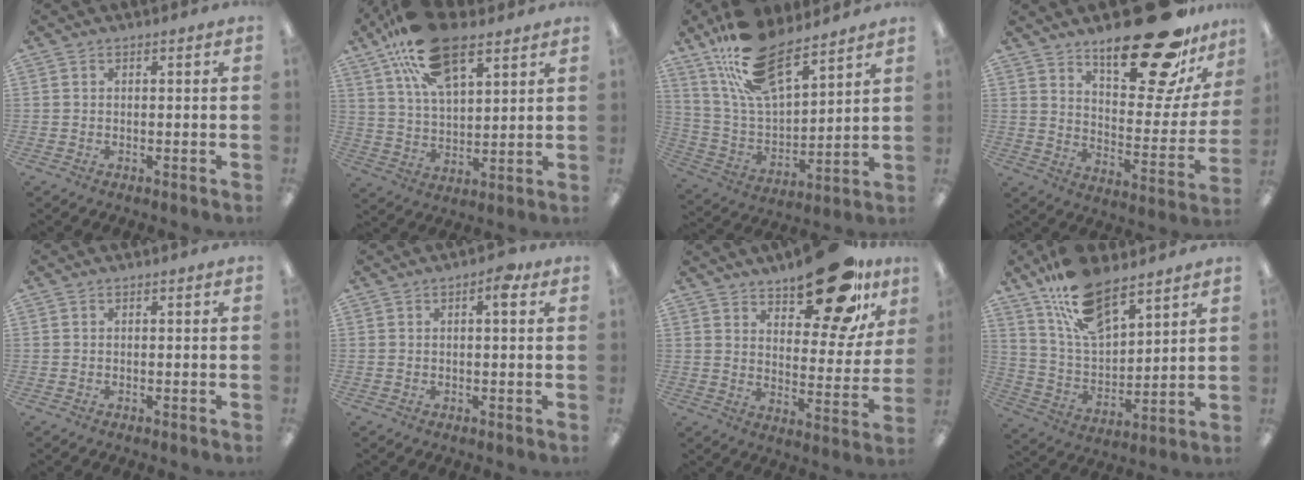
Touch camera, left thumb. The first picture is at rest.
{"total": 19.4, "force": [11.6, 9.3, 12.6], "torque": [-0.224, -0.037, 0.205]}
{"total": 19.7, "force": [14.3, 8.0, 11.1], "torque": [-0.217, -0.069, 0.257]}
{"total": 25.2, "force": [18.1, 8.9, 15.2], "torque": [-0.202, -0.122, 0.295]}
{"total": 0.0}
{"total": 4.1, "force": [1.7, 1.4, 3.4], "torque": [-0.040, -0.006, 0.020]}
{"total": 20.2, "force": [14.1, 8.3, 11.8], "torque": [-0.156, -0.087, 0.233]}
{"total": 17.2, "force": [12.1, 7.2, 9.9], "torque": [-0.188, -0.056, 0.218]}